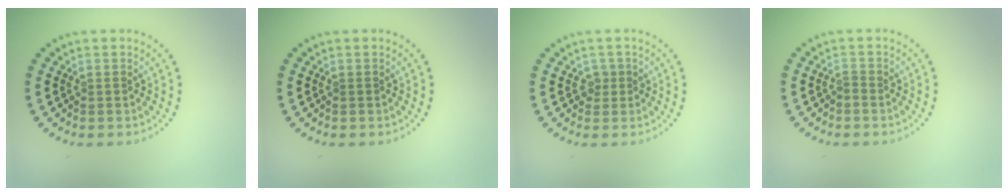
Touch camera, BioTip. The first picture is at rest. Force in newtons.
{"total": 0.0}
{"total": 1.1, "press": 0.9, "slide": 0.7}
{"total": 0.6, "press": 0.2, "slide": 0.6}